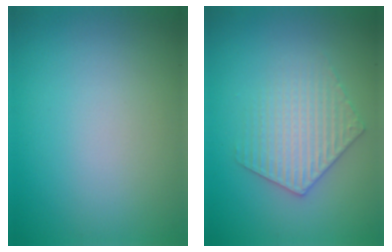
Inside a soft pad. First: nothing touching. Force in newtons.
{"total": 4.0, "press": 4.0, "slide": 0.5}